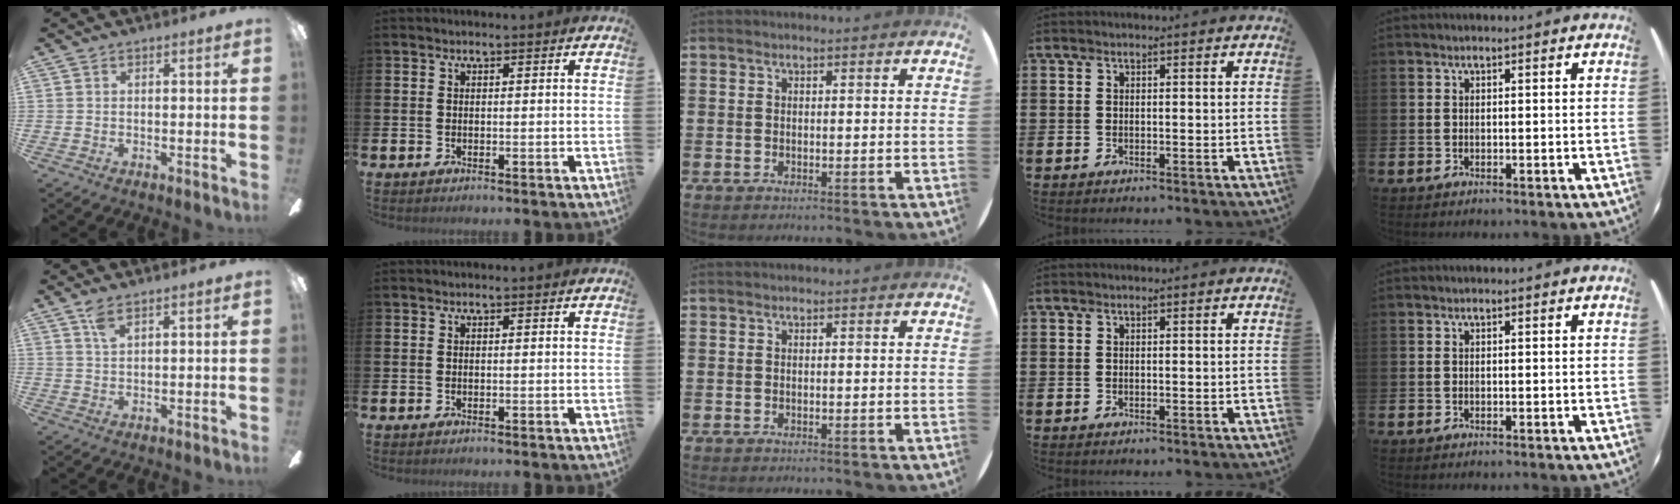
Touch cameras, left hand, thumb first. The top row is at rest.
{"thumb": {"total": 3.4, "force": [2.3, 1.2, 2.2], "torque": [-0.052, 0.002, 0.041]}}